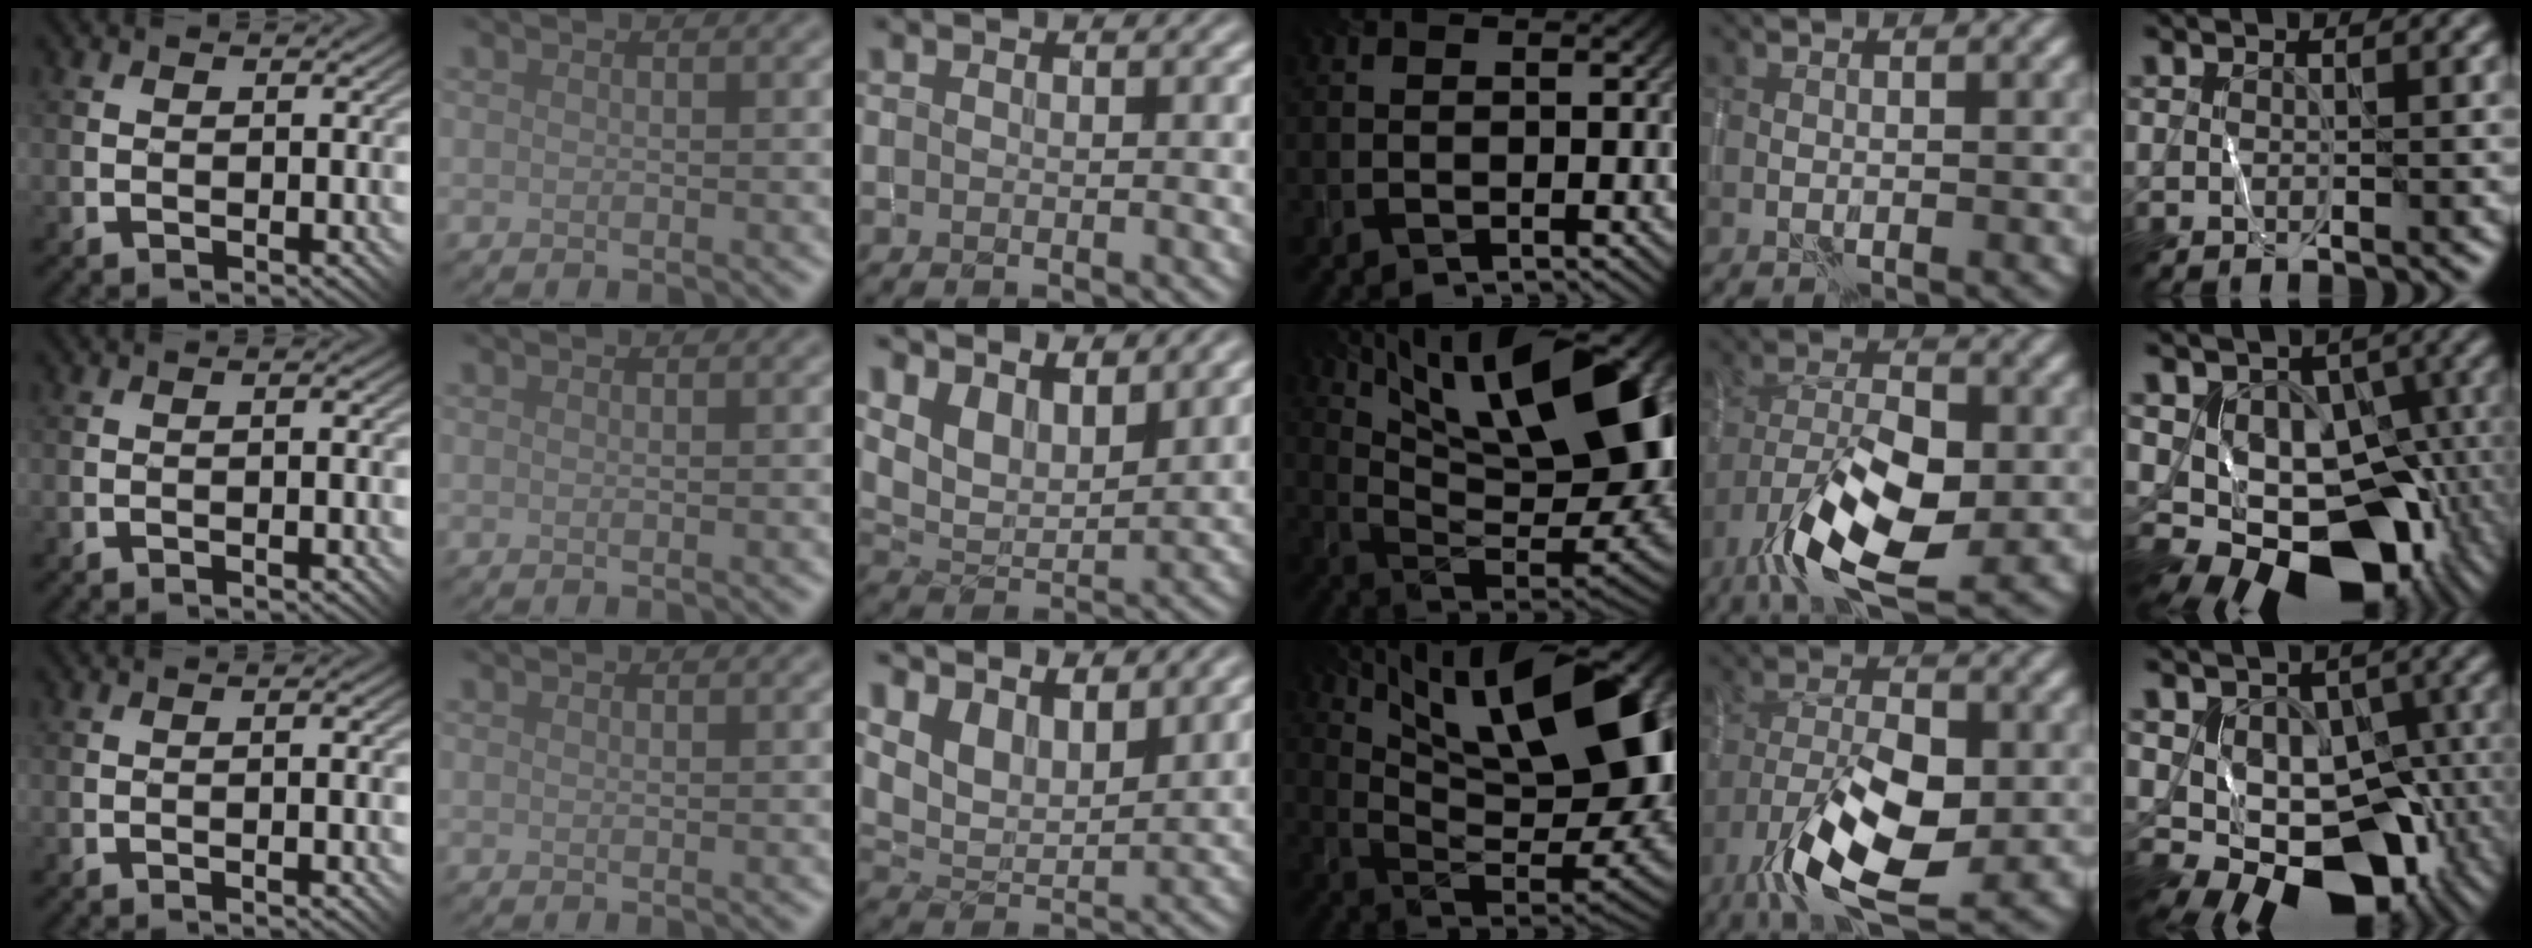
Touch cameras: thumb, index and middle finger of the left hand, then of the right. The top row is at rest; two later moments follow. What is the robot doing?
{"motion": "wrap", "object": "yarn"}